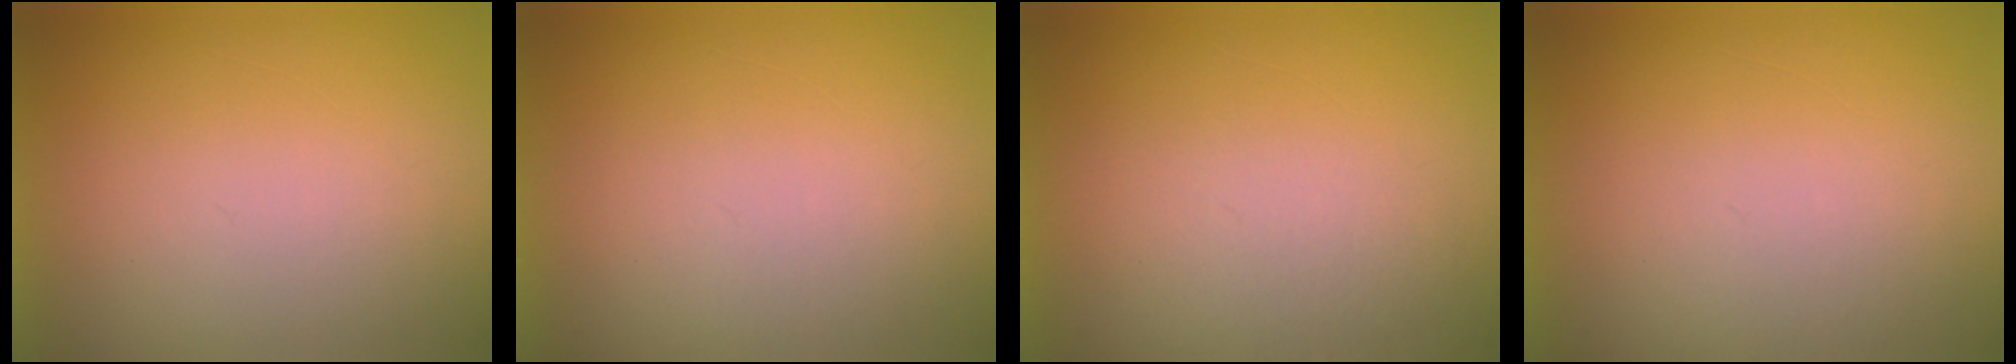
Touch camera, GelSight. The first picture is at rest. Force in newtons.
{"total": 1.2}
{"total": 3.3}
{"total": 1.3}